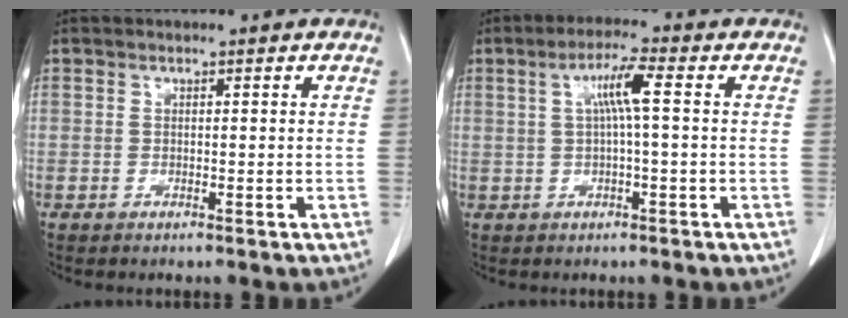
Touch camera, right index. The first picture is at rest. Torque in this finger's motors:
{"motor_torque": [0.61, 0.15, 0.32, 0.07]}